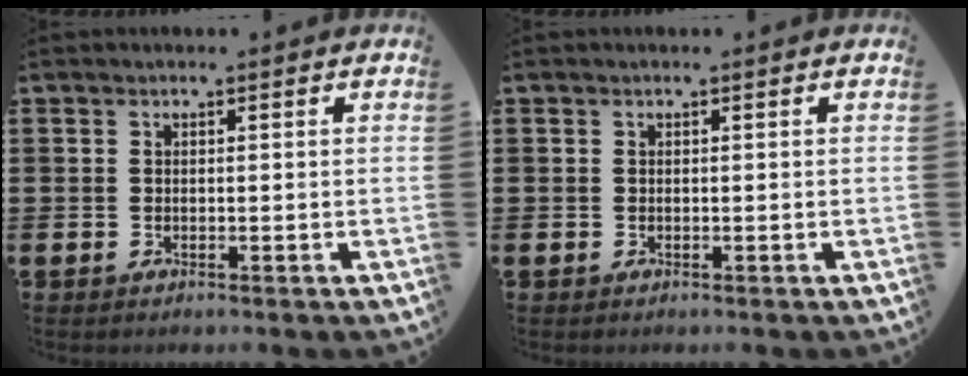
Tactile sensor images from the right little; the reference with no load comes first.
{"total": 0.0}